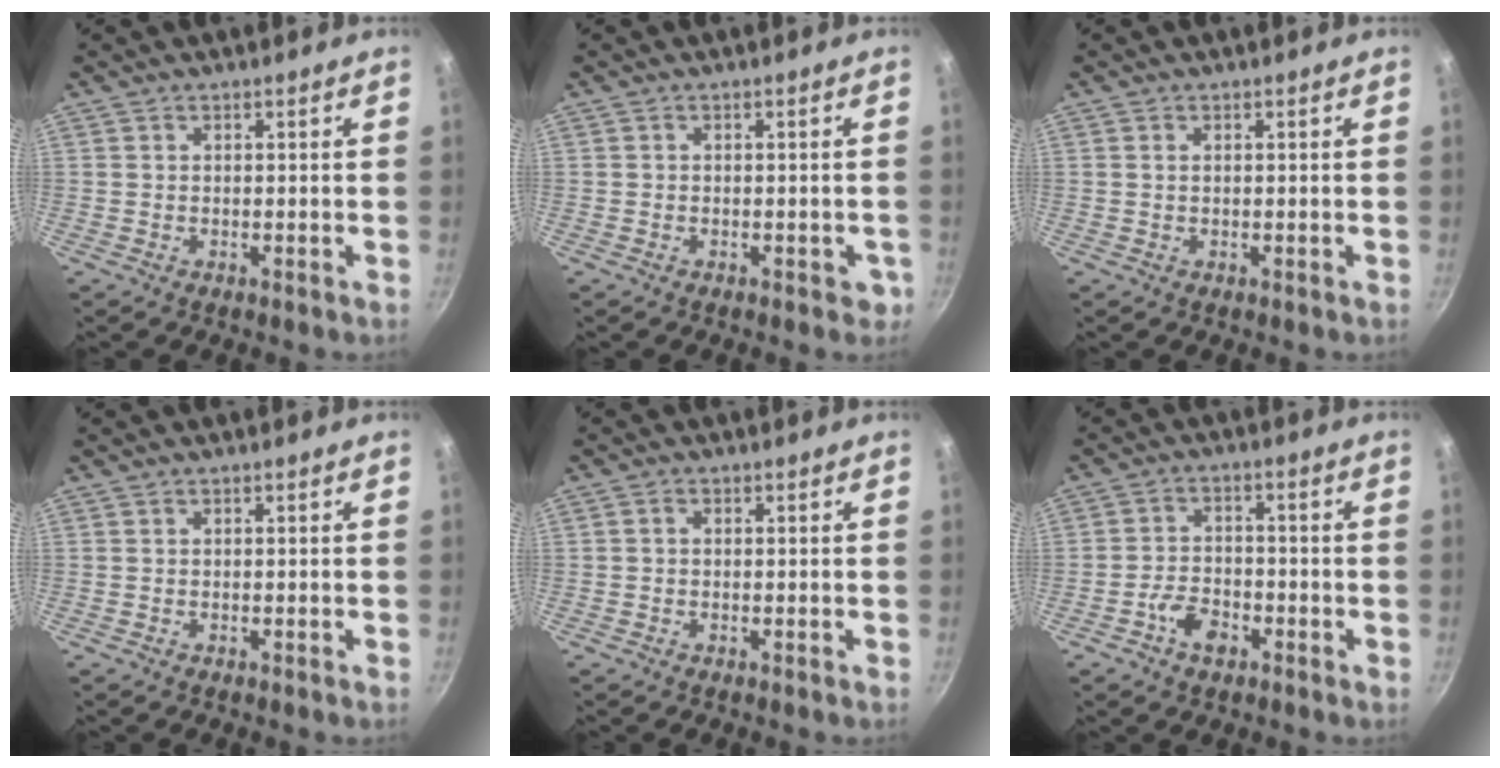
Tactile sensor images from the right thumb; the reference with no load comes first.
{"total": 2.5, "force": [-0.9, 1.7, 1.6], "torque": [0.000, 0.011, -0.008]}
{"total": 0.5, "force": [0.1, 0.3, 0.4], "torque": [-0.008, 0.001, 0.002]}
{"total": 0.0}
{"total": 1.0, "force": [0.0, 0.8, 0.6], "torque": [-0.010, 0.006, -0.001]}
{"total": 5.4, "force": [-2.8, 3.4, 3.1], "torque": [-0.049, 0.025, -0.053]}